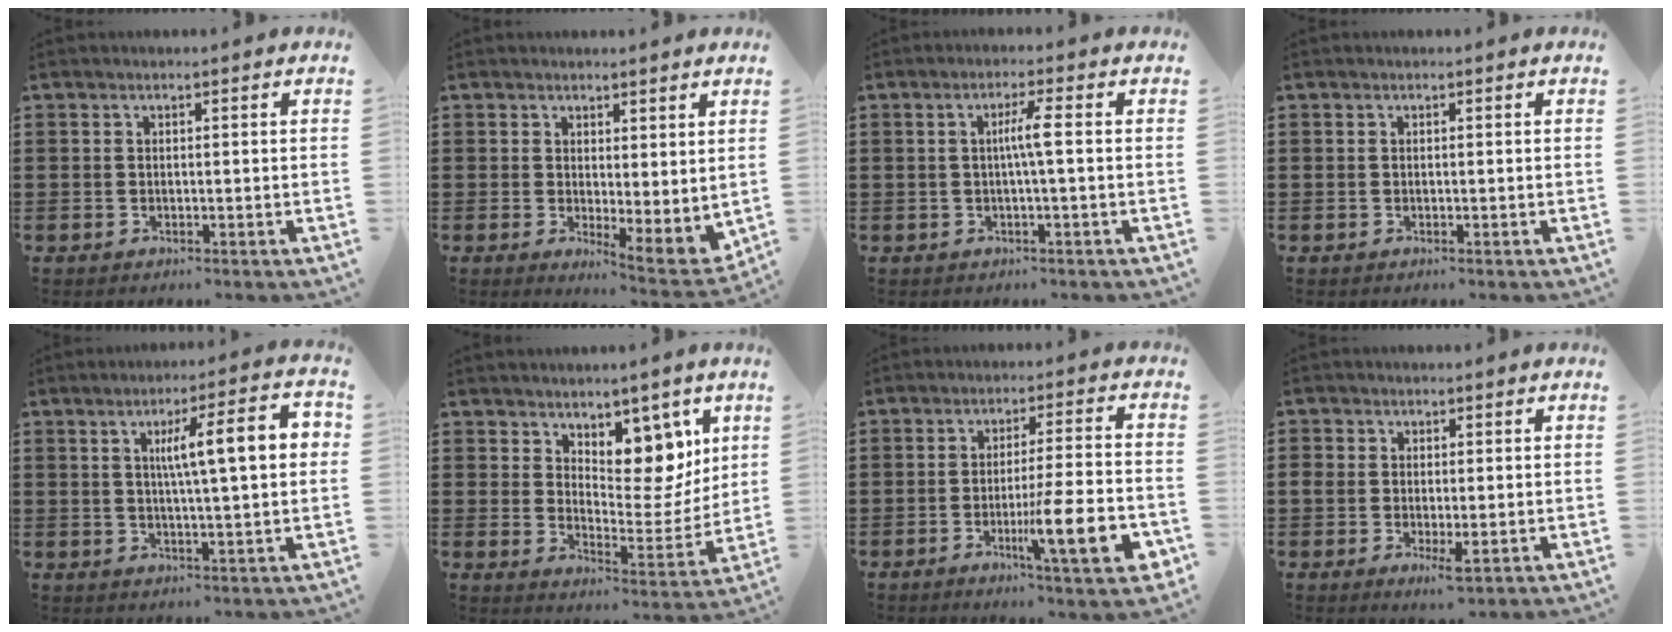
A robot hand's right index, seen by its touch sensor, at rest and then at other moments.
{"total": 2.4, "force": [1.8, 0.8, 1.4], "torque": [-0.028, -0.011, 0.031]}
{"total": 3.4, "force": [0.0, -0.2, 3.4], "torque": [-0.065, -0.002, -0.006]}
{"total": 0.0}
{"total": 10.2, "force": [2.1, 1.5, 9.8], "torque": [-0.170, 0.004, 0.025]}
{"total": 8.3, "force": [6.0, 4.4, 3.8], "torque": [-0.065, -0.038, 0.105]}
{"total": 11.6, "force": [-4.1, 1.1, 10.8], "torque": [-0.174, -0.006, -0.072]}
{"total": 3.3, "force": [-0.5, 1.9, 2.7], "torque": [-0.062, 0.001, -0.011]}